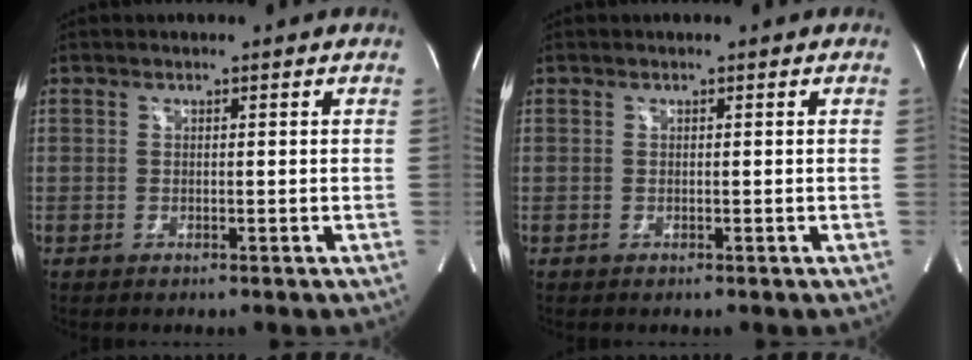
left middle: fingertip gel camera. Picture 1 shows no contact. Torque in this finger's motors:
{"motor_torque": [0.00, 0.00, -0.03, 0.00]}